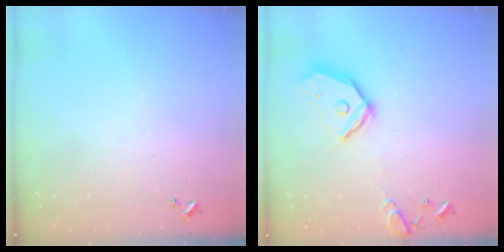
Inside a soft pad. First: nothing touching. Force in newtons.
{"total": 16.4, "press": 16.2, "slide": 2.5}